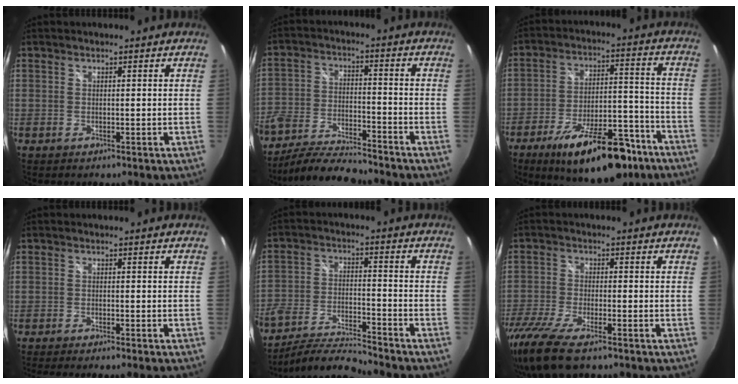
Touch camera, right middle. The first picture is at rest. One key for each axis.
{"total": 13.5, "fx": -11.4, "fy": 3.3, "fz": 6.3, "tx": -0.140, "ty": -0.024, "tz": -0.205}
{"total": 21.0, "fx": -14.2, "fy": 7.7, "fz": 13.5, "tx": -0.213, "ty": -0.006, "tz": -0.200}
{"total": 5.0, "fx": -4.3, "fy": -0.8, "fz": 2.4, "tx": -0.047, "ty": -0.017, "tz": -0.067}
{"total": 10.7, "fx": -9.9, "fy": 0.4, "fz": 4.0, "tx": -0.080, "ty": -0.016, "tz": -0.188}
{"total": 13.4, "fx": -9.7, "fy": 3.6, "fz": 8.6, "tx": -0.197, "ty": -0.057, "tz": -0.181}